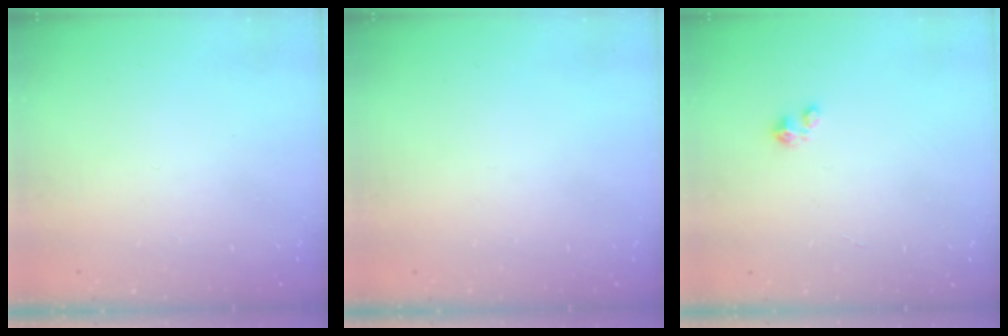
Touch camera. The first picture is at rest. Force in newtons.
{"total": 0.0}
{"total": 1.6, "press": 1.6, "slide": 0.2}